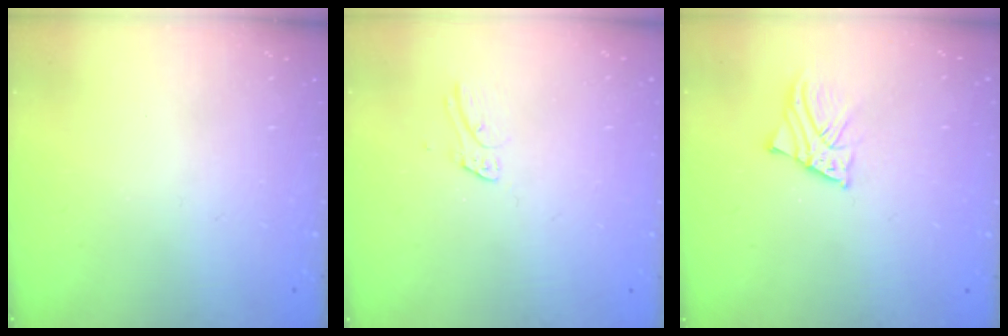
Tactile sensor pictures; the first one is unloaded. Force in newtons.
{"total": 5.6, "press": 5.5, "slide": 0.6}
{"total": 2.8, "press": 2.8, "slide": 0.2}